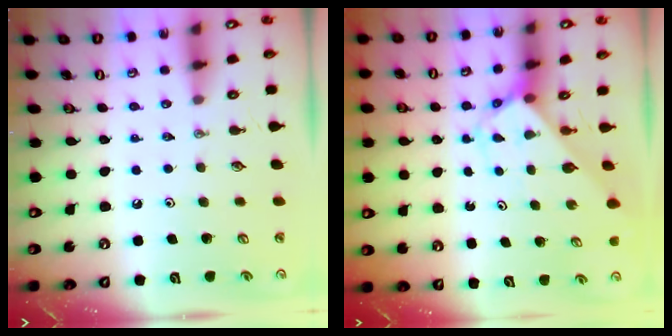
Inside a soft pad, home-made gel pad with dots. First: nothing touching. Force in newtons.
{"total": 2.9, "press": 2.9, "slide": 0.2}